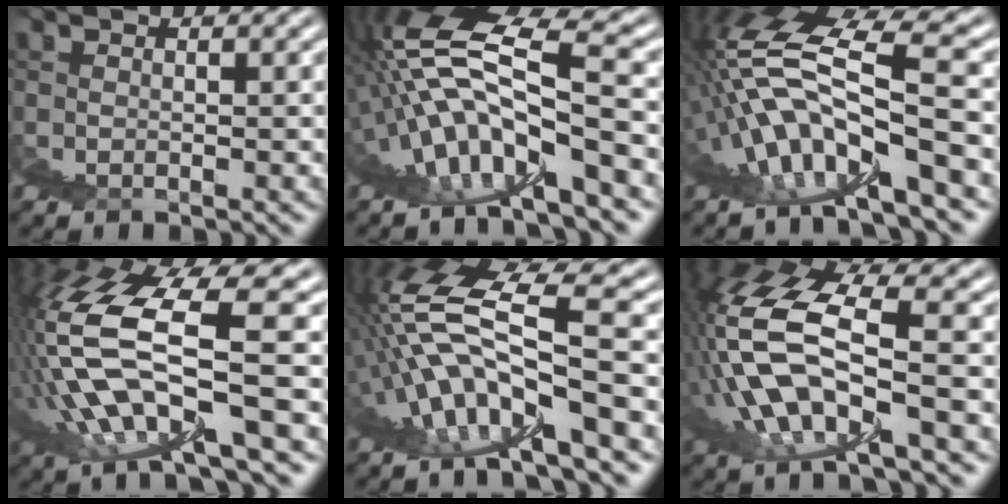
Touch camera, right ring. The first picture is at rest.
{"total": 11.8, "force": [5.6, 4.5, 9.4], "torque": [-0.159, 0.049, 0.067]}
{"total": 10.1, "force": [4.7, 2.8, 8.5], "torque": [-0.153, 0.049, 0.061]}
{"total": 9.8, "force": [4.4, 1.9, 8.6], "torque": [-0.194, 0.011, 0.073]}
{"total": 9.9, "force": [5.0, 1.7, 8.3], "torque": [-0.146, 0.051, 0.068]}
{"total": 8.8, "force": [4.4, 2.6, 7.2], "torque": [-0.167, 0.020, 0.067]}